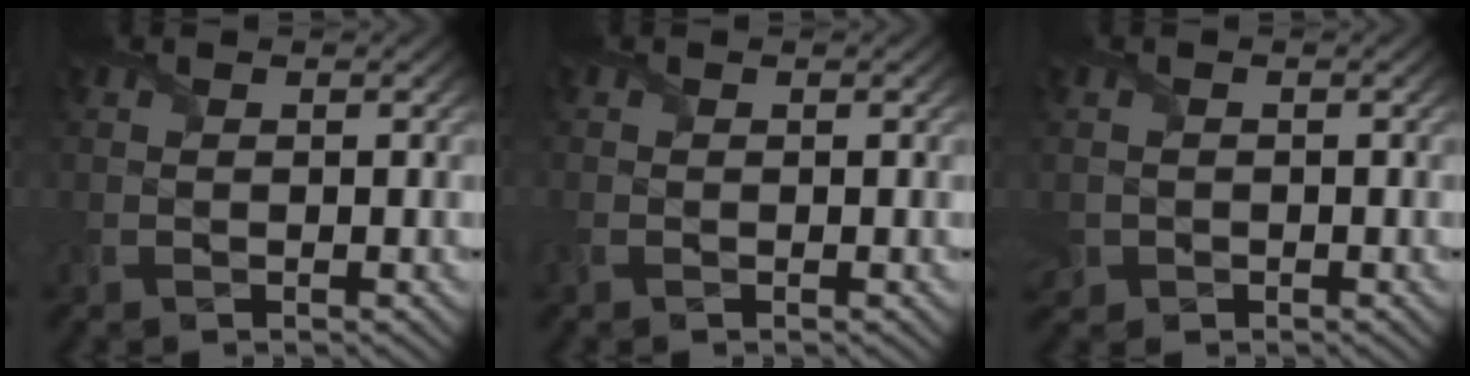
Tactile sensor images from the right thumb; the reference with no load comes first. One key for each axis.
{"total": 1.1, "fx": -0.8, "fy": 0.6, "fz": 0.5, "tx": -0.018, "ty": -0.008, "tz": -0.019}
{"total": 1.8, "fx": -0.8, "fy": 1.5, "fz": 0.3, "tx": -0.012, "ty": -0.013, "tz": -0.019}